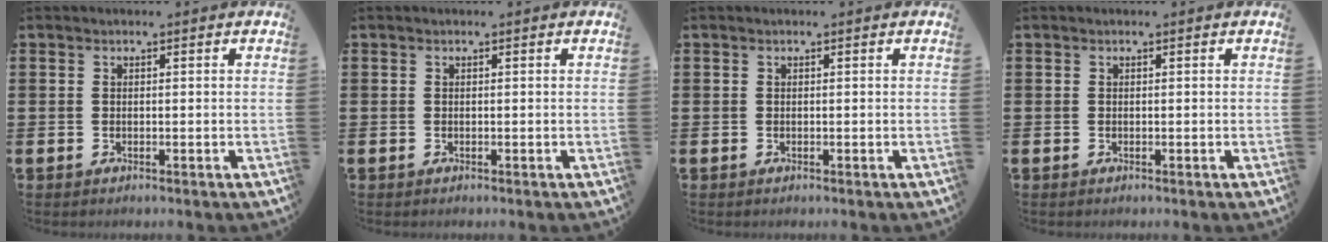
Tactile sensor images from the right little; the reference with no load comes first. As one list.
[{"total": 0.0}, {"total": 0.0}, {"total": 0.0}]